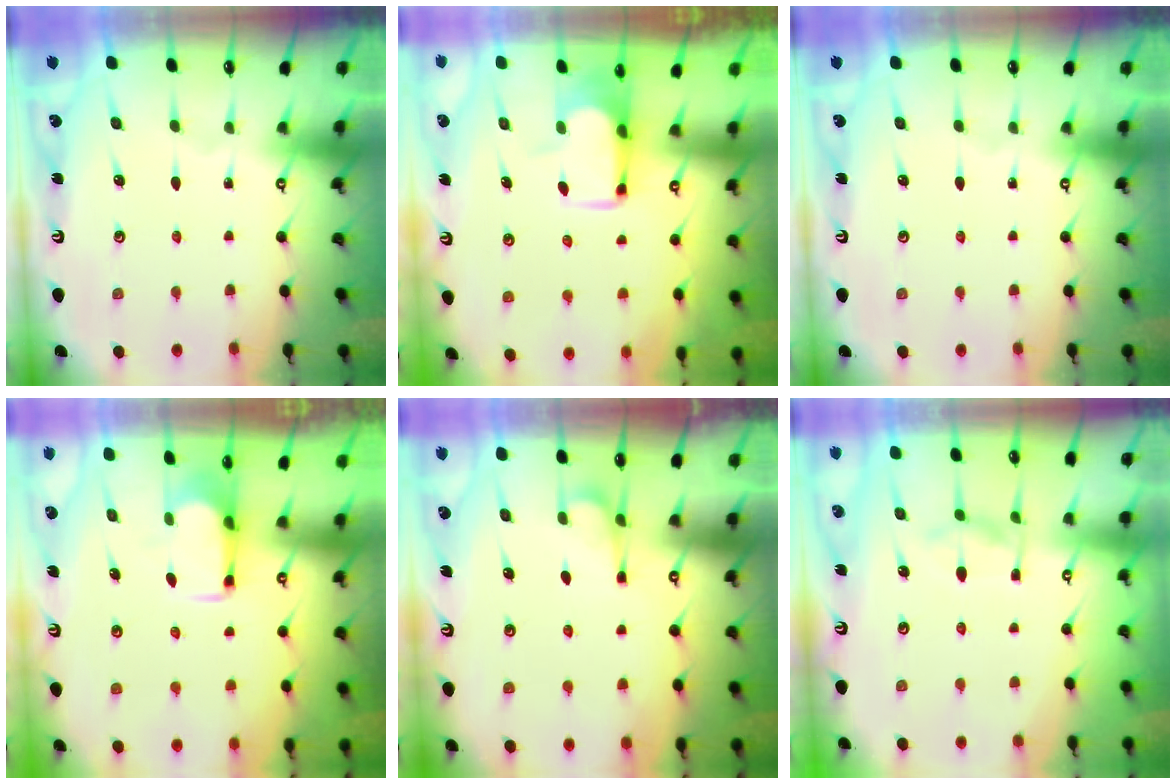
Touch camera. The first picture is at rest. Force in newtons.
{"total": 3.2, "press": 3.1, "slide": 0.6}
{"total": 0.0}
{"total": 2.5, "press": 2.4, "slide": 0.9}
{"total": 2.4, "press": 2.3, "slide": 0.8}
{"total": 4.2, "press": 4.0, "slide": 1.2}